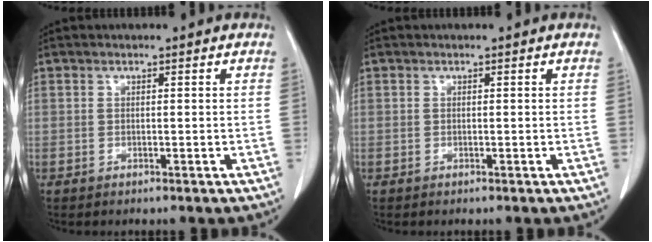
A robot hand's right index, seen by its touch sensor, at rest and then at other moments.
{"total": 0.0}